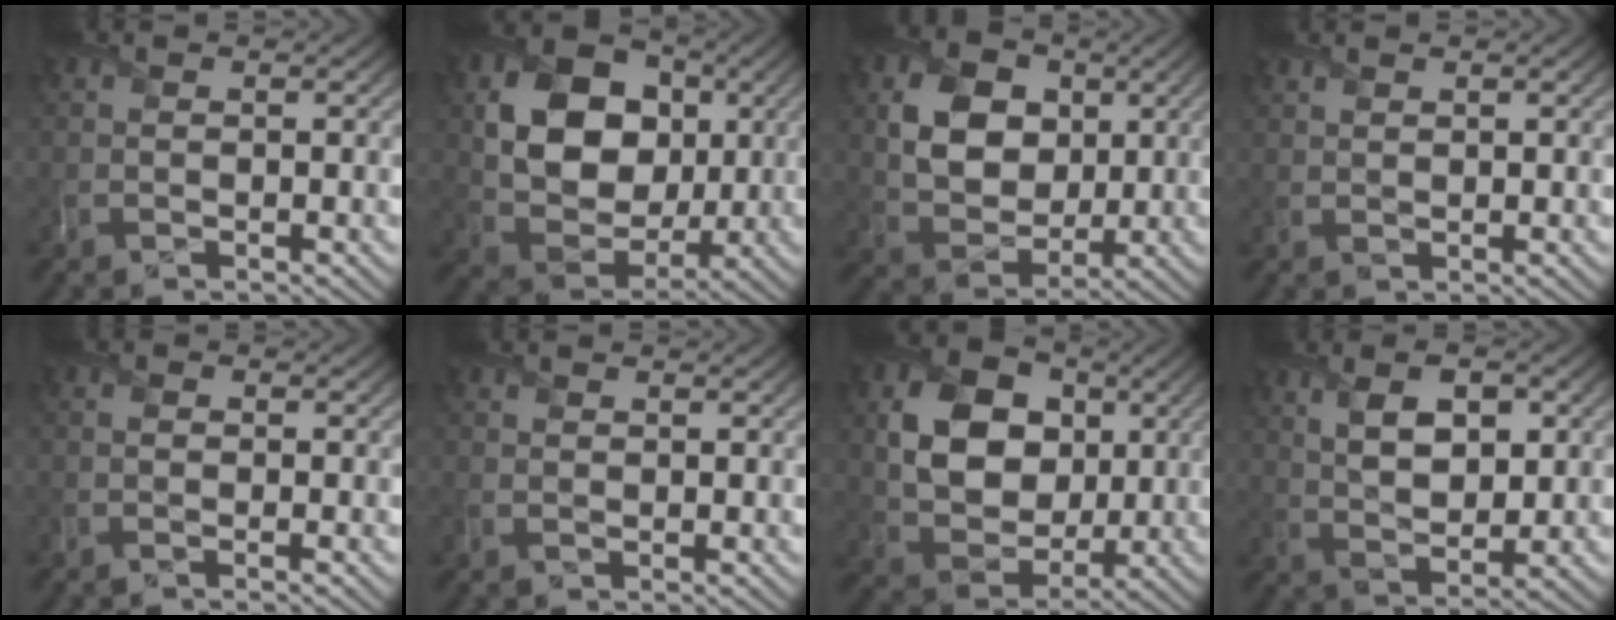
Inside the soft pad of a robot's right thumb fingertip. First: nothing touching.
{"total": 11.9, "force": [2.5, 9.1, 7.3], "torque": [-0.152, -0.002, 0.040]}
{"total": 8.9, "force": [2.4, 6.8, 5.3], "torque": [-0.121, 0.001, 0.035]}
{"total": 1.1, "force": [1.1, 0.2, 0.2], "torque": [-0.010, 0.003, 0.026]}
{"total": 0.9, "force": [-0.4, 0.4, 0.7], "torque": [-0.012, -0.001, -0.015]}
{"total": 1.1, "force": [0.0, 1.0, 0.5], "torque": [-0.012, -0.002, 0.002]}
{"total": 10.9, "force": [2.4, 8.4, 6.6], "torque": [-0.144, 0.002, 0.038]}
{"total": 7.2, "force": [2.6, 3.5, 5.7], "torque": [-0.106, 0.005, 0.048]}